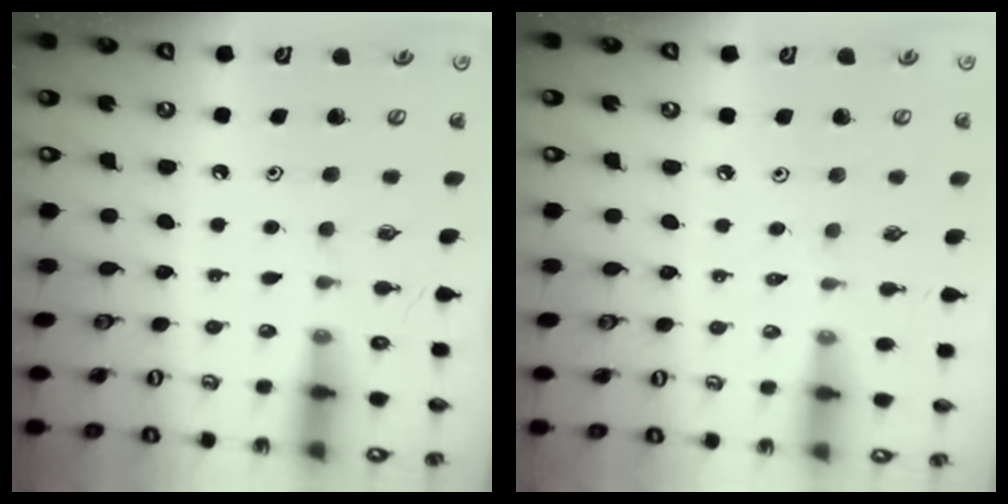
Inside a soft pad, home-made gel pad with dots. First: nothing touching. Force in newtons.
{"total": 2.5, "press": 2.4, "slide": 0.5}